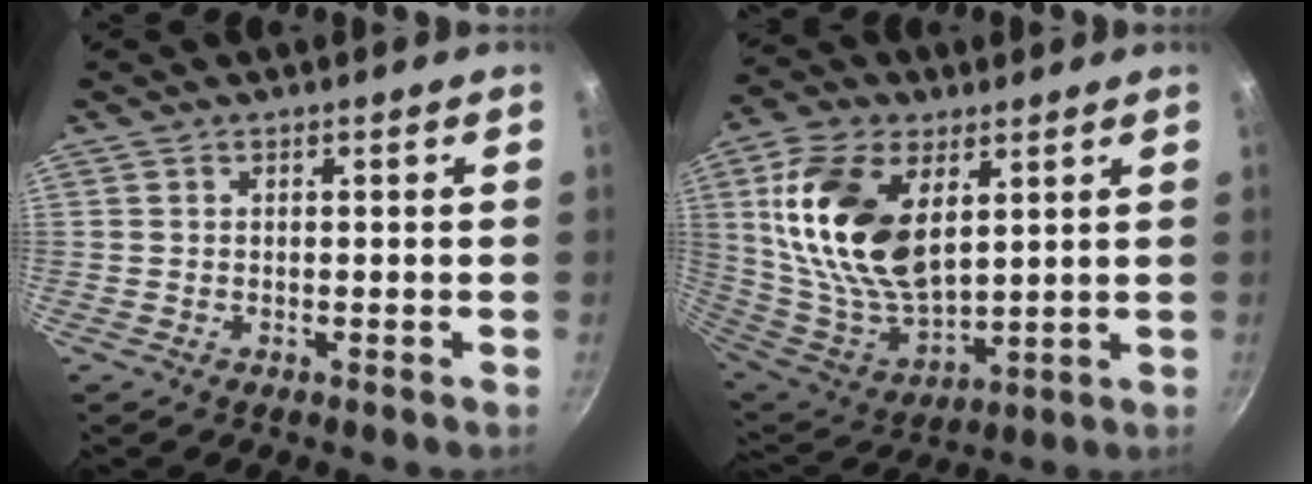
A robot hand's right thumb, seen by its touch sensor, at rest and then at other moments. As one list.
[{"total": 20.9, "force": [6.4, 11.9, 16.0], "torque": [-0.295, -0.029, 0.133]}]